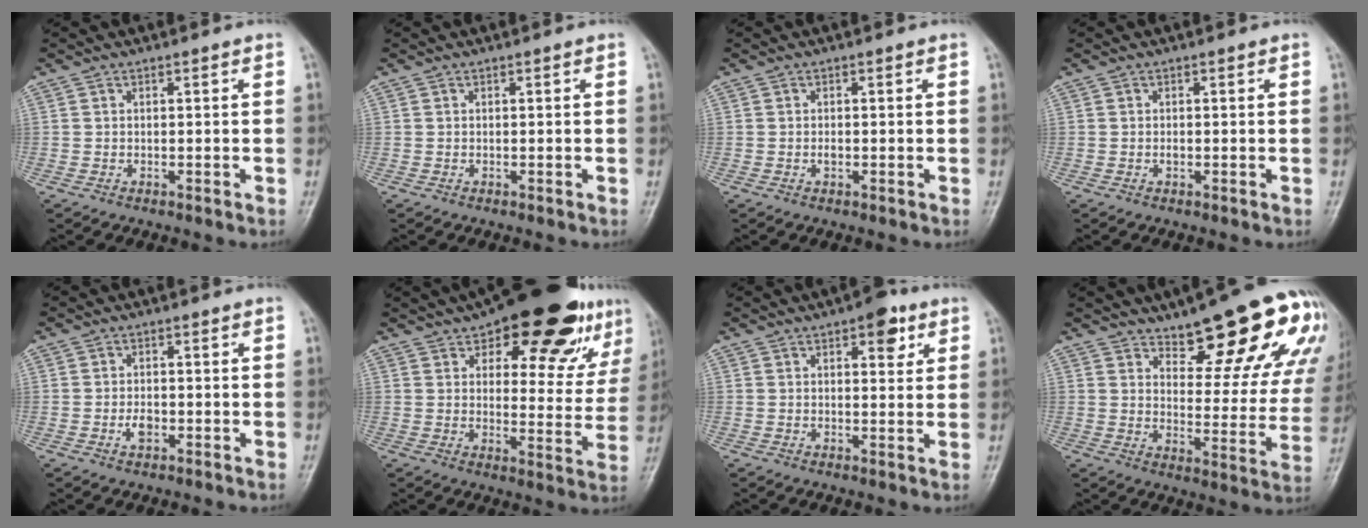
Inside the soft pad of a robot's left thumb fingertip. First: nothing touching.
{"total": 0.0}
{"total": 0.9, "force": [-0.1, 0.6, 0.6], "torque": [-0.007, 0.000, -0.004]}
{"total": 0.6, "force": [-0.1, 0.5, 0.4], "torque": [-0.006, 0.000, -0.003]}
{"total": 2.5, "force": [-0.8, 1.6, 1.8], "torque": [-0.028, 0.002, -0.016]}
{"total": 23.8, "force": [14.3, 9.7, 16.3], "torque": [-0.185, -0.033, 0.190]}
{"total": 6.1, "force": [3.0, 2.9, 4.4], "torque": [-0.033, -0.009, 0.033]}
{"total": 22.1, "force": [14.1, 7.1, 15.4], "torque": [-0.157, -0.080, 0.189]}